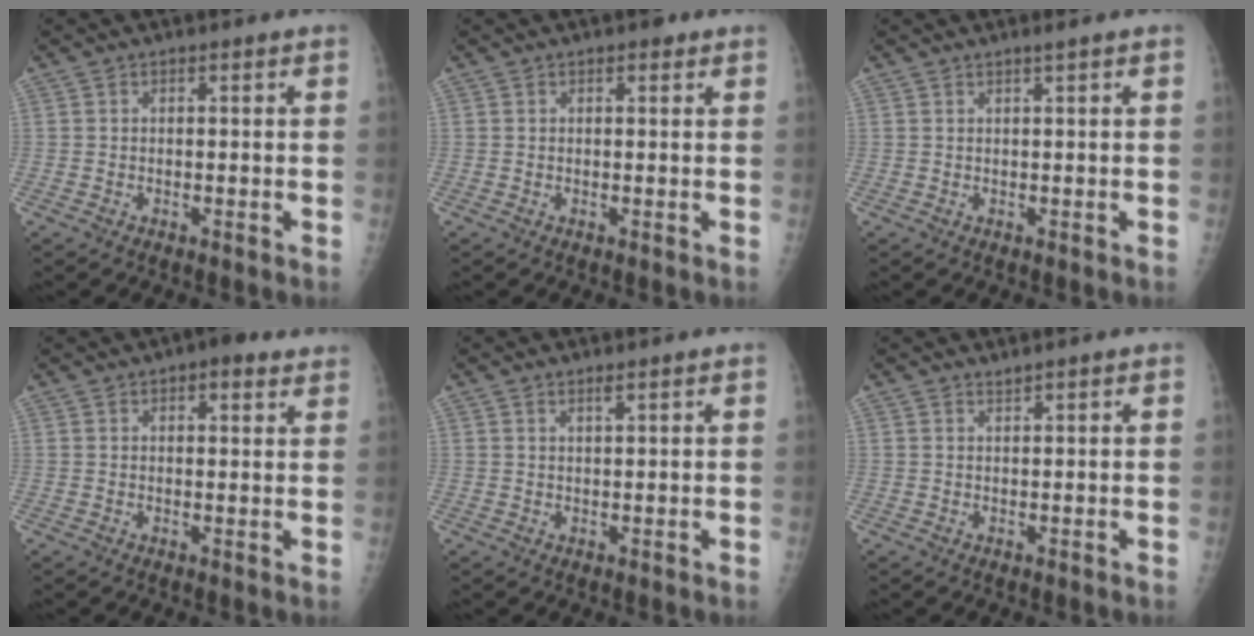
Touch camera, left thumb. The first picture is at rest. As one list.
[{"total": 1.4, "force": [0.9, 0.7, 0.9], "torque": [-0.004, -0.001, 0.008]}, {"total": 0.7, "force": [0.5, -0.2, 0.5], "torque": [-0.016, -0.005, 0.014]}, {"total": 5.4, "force": [3.5, 2.4, 3.4], "torque": [-0.022, -0.008, 0.041]}, {"total": 1.3, "force": [1.0, 0.3, 0.8], "torque": [-0.014, -0.005, 0.018]}, {"total": 0.7, "force": [0.7, -0.1, 0.1], "torque": [-0.002, -0.006, 0.014]}]